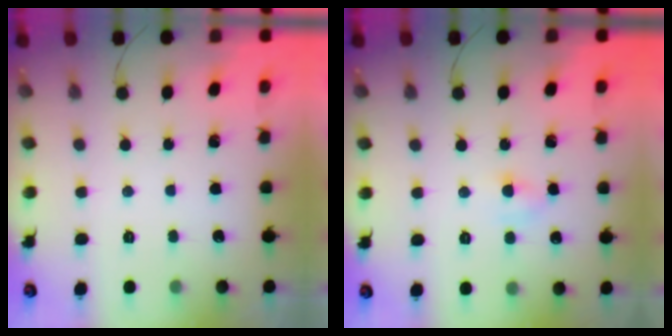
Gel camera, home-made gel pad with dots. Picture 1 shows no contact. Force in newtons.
{"total": 3.5, "press": 3.3, "slide": 1.2}